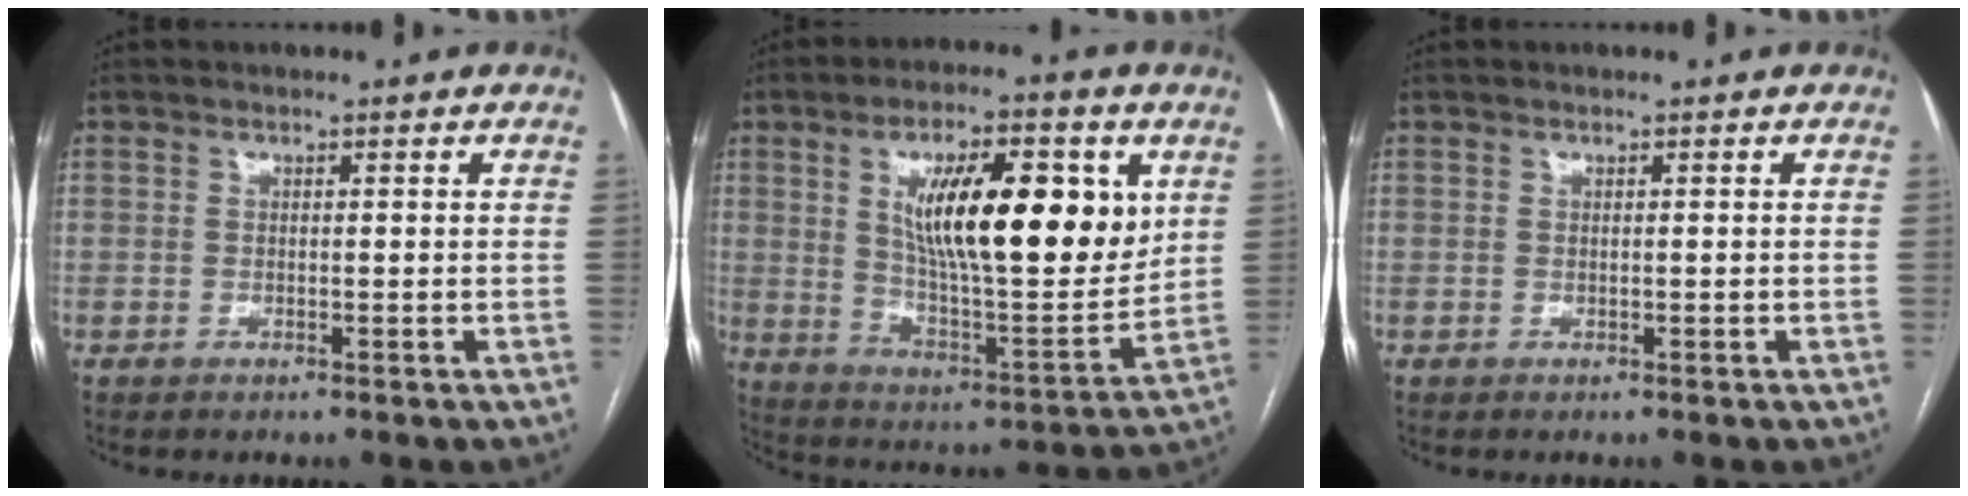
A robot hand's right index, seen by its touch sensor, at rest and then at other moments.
{"total": 20.4, "force": [6.2, 5.5, 18.6], "torque": [-0.302, -0.002, 0.102]}
{"total": 0.0}